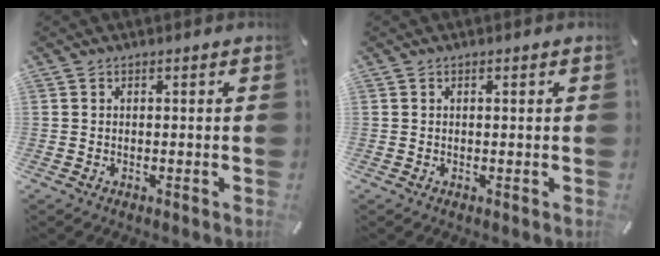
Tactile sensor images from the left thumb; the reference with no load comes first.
{"total": 0.7, "force": [0.1, 0.1, 0.6], "torque": [-0.012, 0.000, 0.002]}